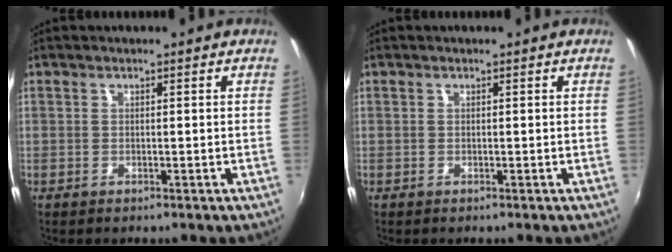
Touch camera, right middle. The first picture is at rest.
{"total": 0.0}